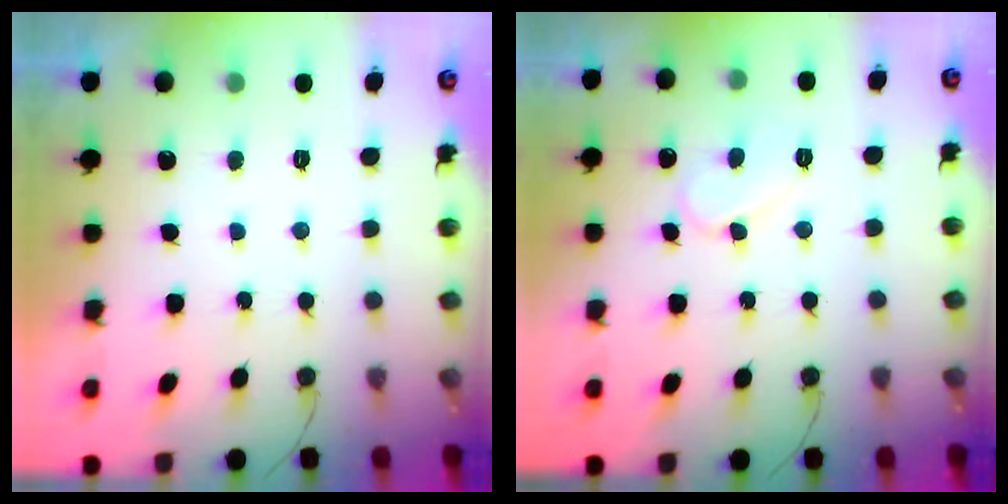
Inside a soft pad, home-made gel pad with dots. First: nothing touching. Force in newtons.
{"total": 6.3, "press": 6.3, "slide": 0.6}